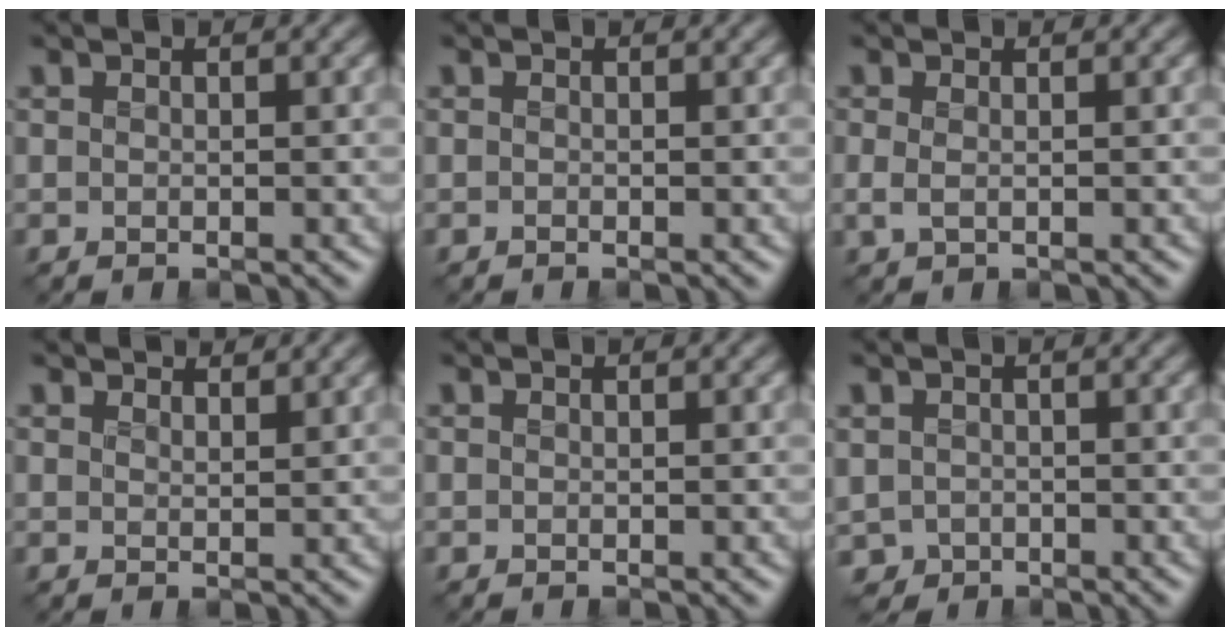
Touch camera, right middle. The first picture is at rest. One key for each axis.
{"total": 0.0}
{"total": 1.0, "fx": -0.1, "fy": 0.4, "fz": 0.9, "tx": -0.024, "ty": -0.005, "tz": -0.003}
{"total": 2.7, "fx": 2.6, "fy": 0.6, "fz": 0.6, "tx": -0.019, "ty": -0.001, "tz": 0.038}
{"total": 0.0}
{"total": 2.0, "fx": -0.9, "fy": 1.7, "fz": 0.8, "tx": -0.020, "ty": -0.009, "tz": -0.020}